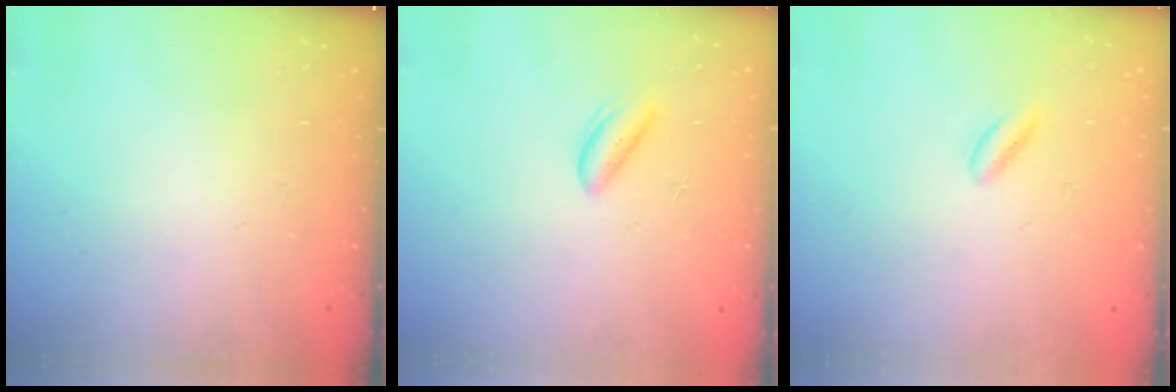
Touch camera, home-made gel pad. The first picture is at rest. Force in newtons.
{"total": 1.9, "press": 1.9, "slide": 0.4}
{"total": 2.1, "press": 1.9, "slide": 0.9}